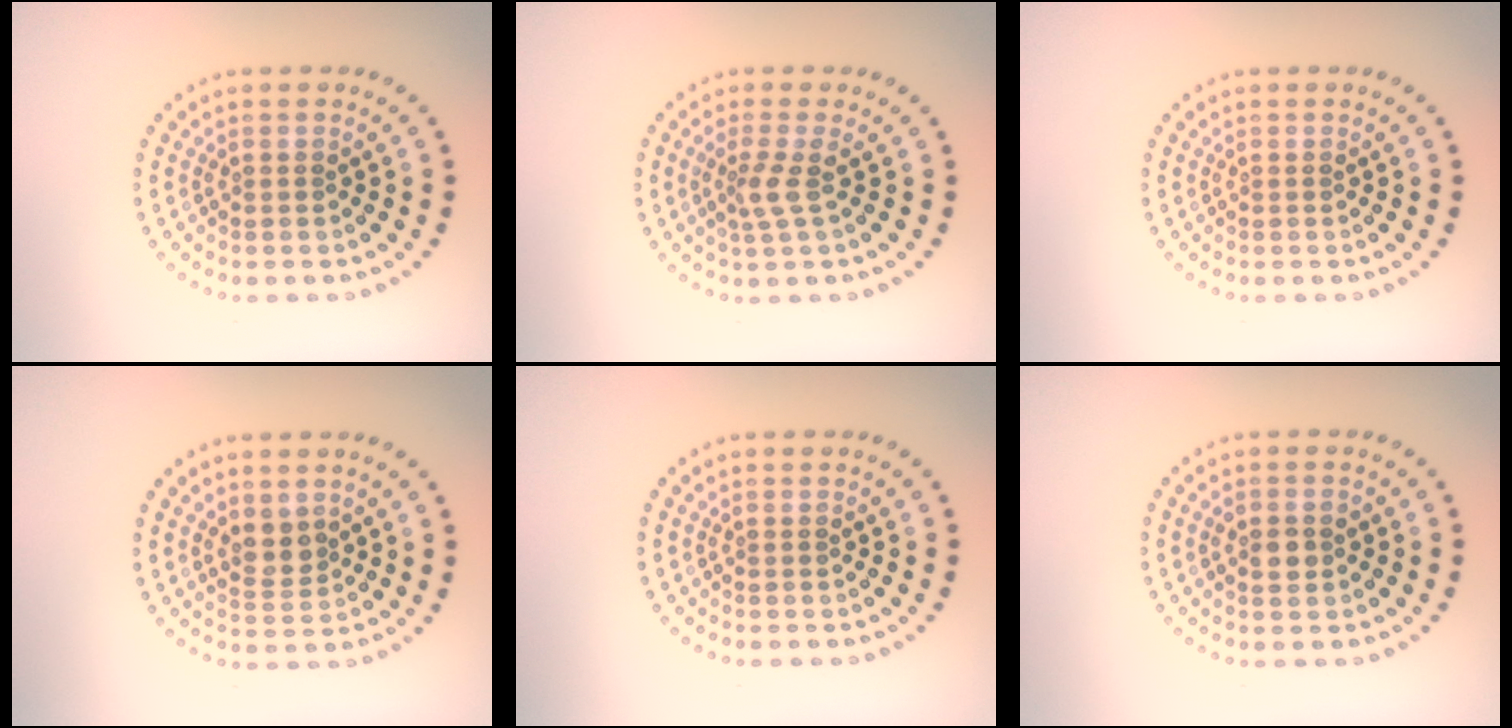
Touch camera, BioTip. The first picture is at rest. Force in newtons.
{"total": 1.9, "press": 1.4, "slide": 1.3}
{"total": 0.0}
{"total": 2.0, "press": 1.7, "slide": 1.0}
{"total": 0.0}
{"total": 2.0, "press": 2.0, "slide": 0.2}